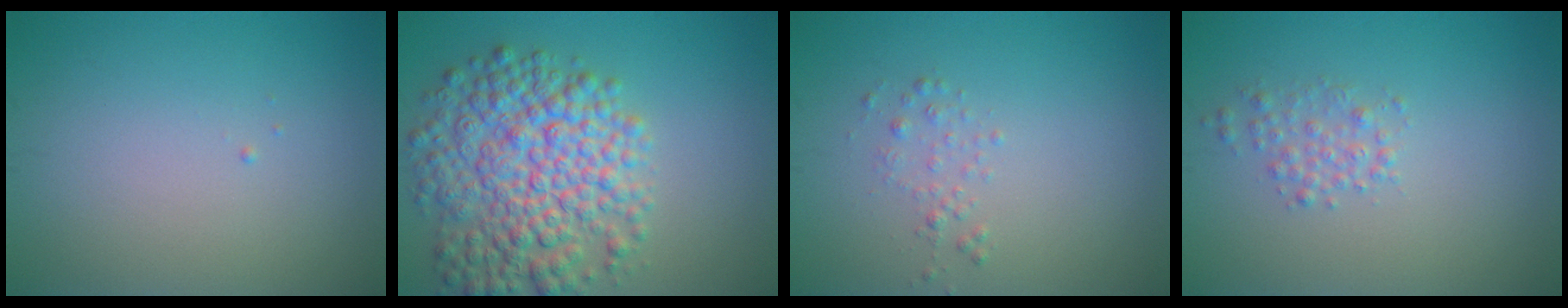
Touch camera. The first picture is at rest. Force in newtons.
{"total": 8.5, "press": 8.5, "slide": 0.3}
{"total": 1.1, "press": 1.1, "slide": 0.1}
{"total": 1.6, "press": 1.6, "slide": 0.0}